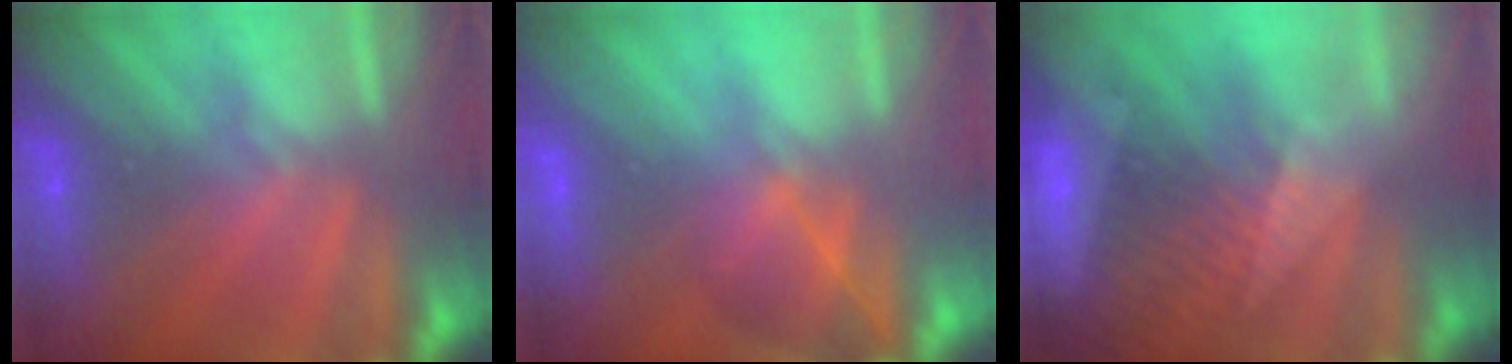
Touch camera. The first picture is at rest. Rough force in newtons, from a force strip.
{"total": 2.9}
{"total": 10.8}